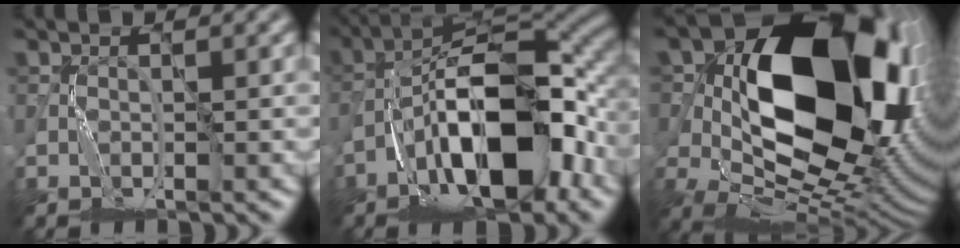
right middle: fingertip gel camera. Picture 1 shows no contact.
{"total": 12.7, "force": [-4.7, 4.8, 10.7], "torque": [-0.186, 0.015, -0.086]}
{"total": 21.0, "force": [3.7, 14.1, 15.1], "torque": [-0.259, -0.001, 0.100]}